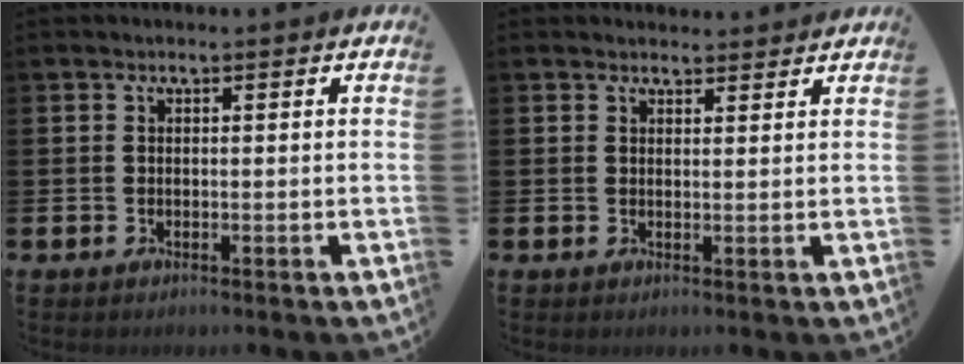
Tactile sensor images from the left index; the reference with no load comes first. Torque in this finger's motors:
{"motor_torque": [0.58, -0.81, -0.04, 0.00]}